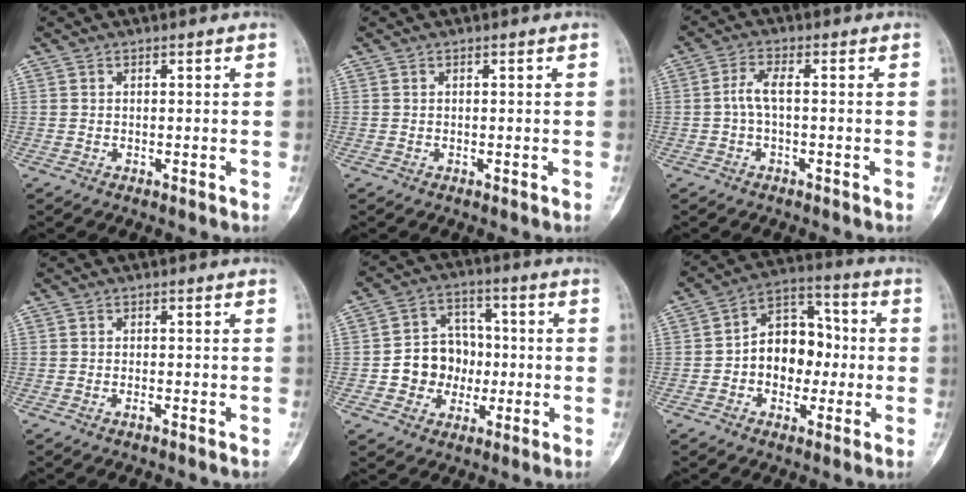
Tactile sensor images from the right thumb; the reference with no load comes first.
{"total": 0.0}
{"total": 3.3, "force": [-0.4, 1.1, 3.0], "torque": [-0.067, 0.011, -0.012]}
{"total": 0.7, "force": [-0.5, 0.1, 0.5], "torque": [-0.012, 0.002, -0.008]}
{"total": 10.3, "force": [-1.5, 9.1, 4.6], "torque": [-0.023, 0.030, -0.029]}
{"total": 12.2, "force": [-0.9, 9.0, 8.2], "torque": [-0.083, 0.042, -0.025]}